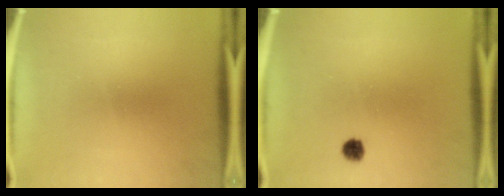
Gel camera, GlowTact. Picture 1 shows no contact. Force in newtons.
{"total": 2.2}